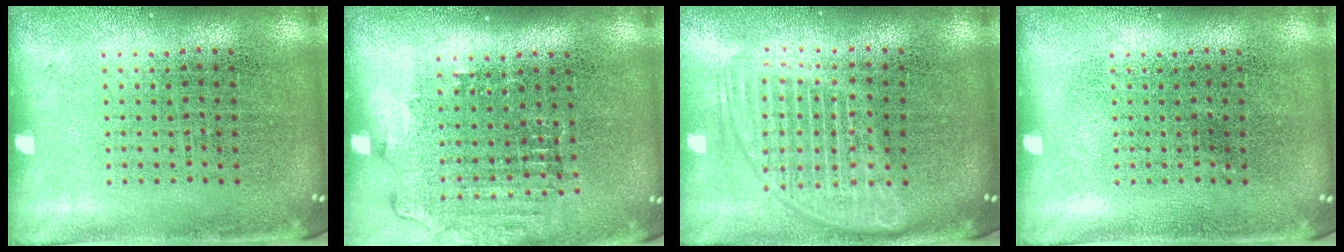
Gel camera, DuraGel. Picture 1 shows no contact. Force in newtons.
{"total": 1.5, "press": 1.3, "slide": 0.7}
{"total": 1.8, "press": 1.5, "slide": 0.9}
{"total": 0.0}